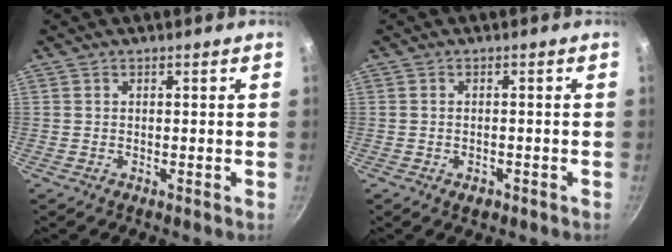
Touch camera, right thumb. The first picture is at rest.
{"total": 2.0, "force": [-1.1, 1.2, 1.1], "torque": [-0.018, 0.005, -0.012]}